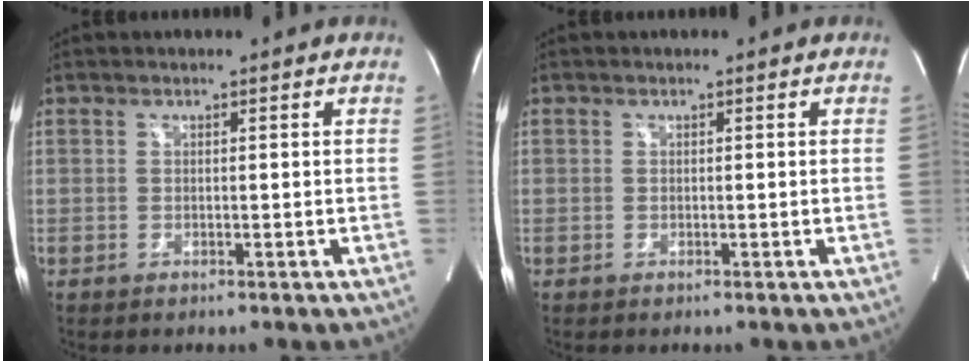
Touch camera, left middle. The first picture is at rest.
{"total": 0.0}